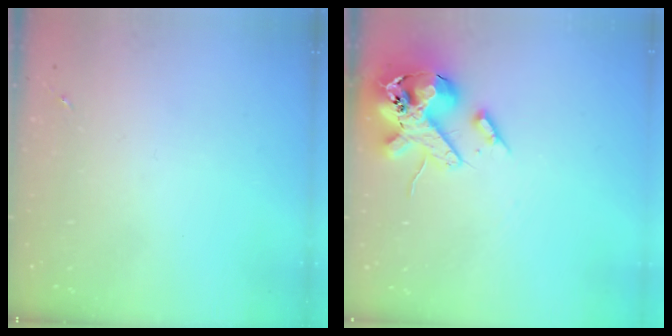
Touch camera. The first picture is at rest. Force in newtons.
{"total": 17.7, "press": 17.4, "slide": 2.9}